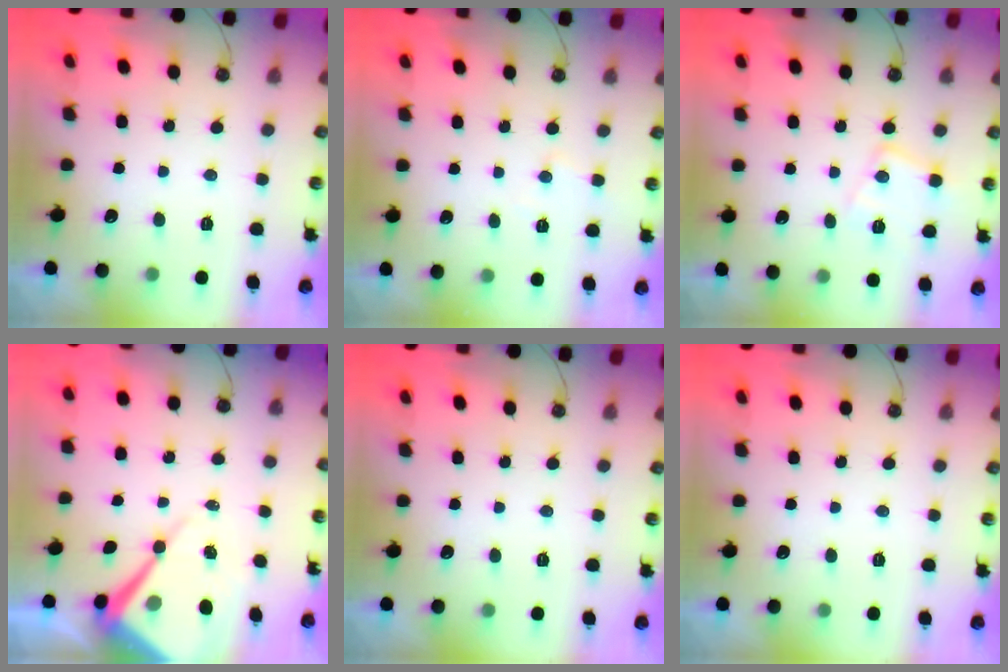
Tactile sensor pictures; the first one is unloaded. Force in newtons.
{"total": 4.4, "press": 4.3, "slide": 0.5}
{"total": 10.7, "press": 10.7, "slide": 0.7}
{"total": 11.6, "press": 11.5, "slide": 0.8}
{"total": 0.0}
{"total": 0.0}